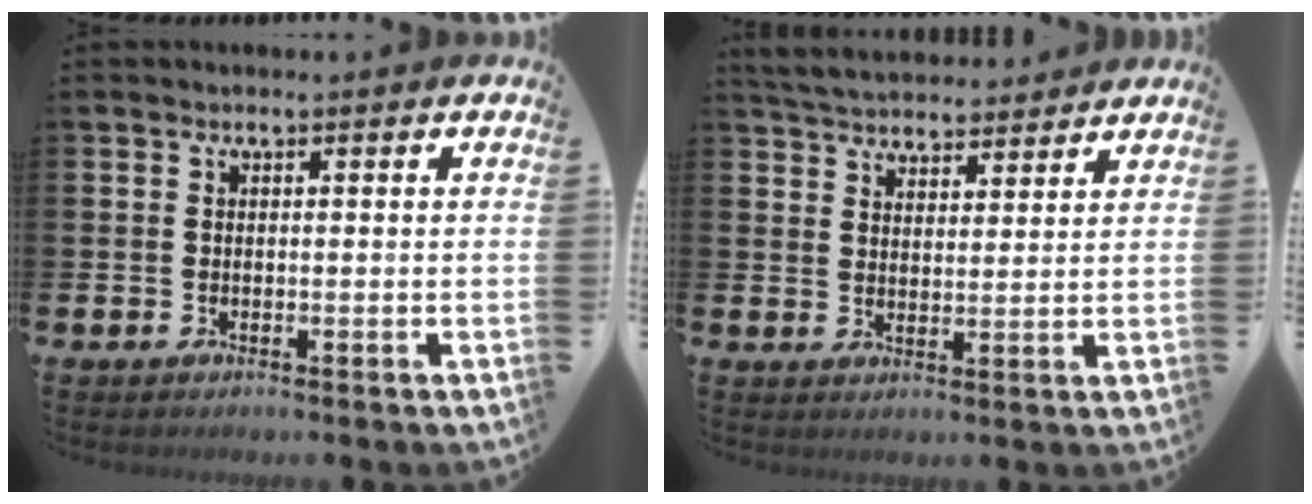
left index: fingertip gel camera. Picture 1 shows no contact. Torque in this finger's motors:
{"motor_torque": [1.07, -1.07, 0.19, 0.07]}